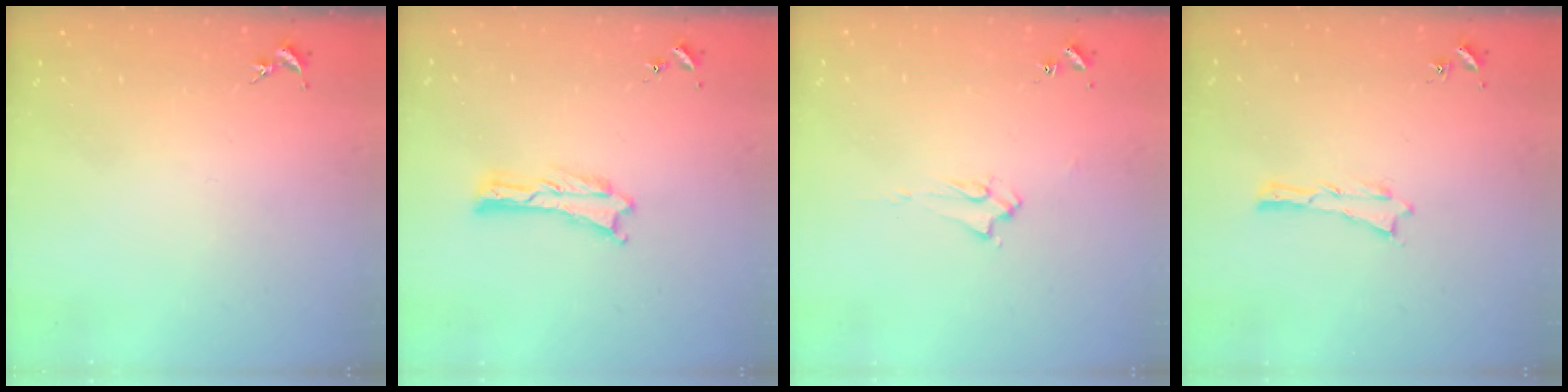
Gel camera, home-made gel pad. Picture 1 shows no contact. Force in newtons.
{"total": 0.0}
{"total": 1.9, "press": 1.9, "slide": 0.3}
{"total": 0.0}